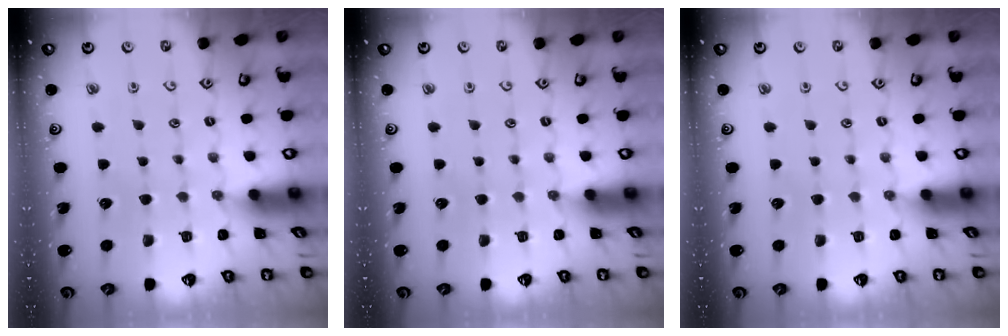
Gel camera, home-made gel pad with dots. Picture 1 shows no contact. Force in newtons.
{"total": 0.0}
{"total": 0.0}